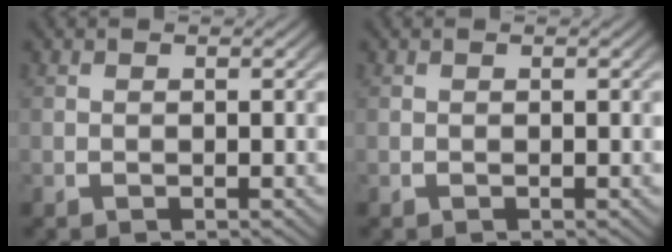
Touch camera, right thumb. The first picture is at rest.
{"total": 0.0}